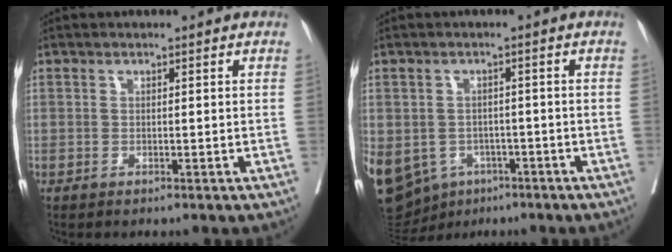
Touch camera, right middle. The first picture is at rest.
{"total": 25.1, "force": [-10.6, 20.1, 10.7], "torque": [-0.369, -0.017, -0.146]}